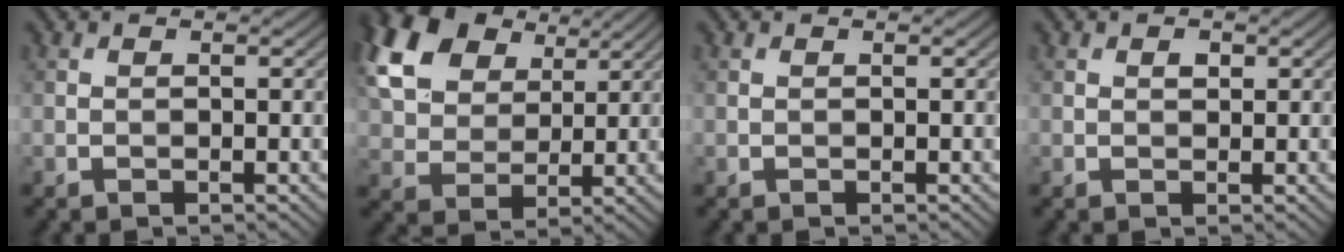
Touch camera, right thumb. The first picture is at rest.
{"total": 16.2, "force": [8.0, 10.7, 9.2], "torque": [-0.240, 0.047, 0.151]}
{"total": 0.0}
{"total": 0.9, "force": [0.3, 0.6, 0.6], "torque": [-0.010, -0.003, 0.005]}